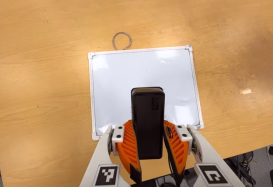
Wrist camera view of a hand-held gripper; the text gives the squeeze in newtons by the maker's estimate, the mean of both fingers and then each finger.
{"total": 7.9, "left": 6.7, "right": 9.0}